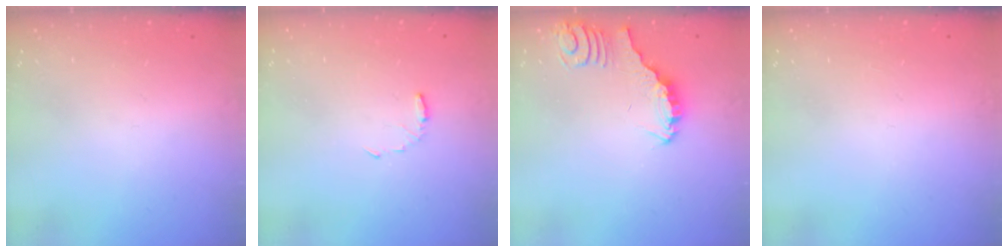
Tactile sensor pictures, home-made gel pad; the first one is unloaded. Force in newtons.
{"total": 3.7, "press": 3.7, "slide": 0.3}
{"total": 3.0, "press": 3.0, "slide": 0.2}
{"total": 0.0}